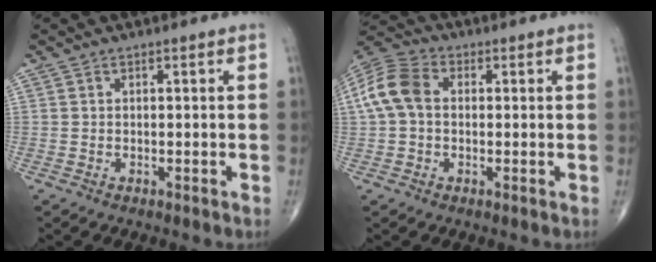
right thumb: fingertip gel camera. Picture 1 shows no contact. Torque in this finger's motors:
{"motor_torque": [-0.28, 0.41, 0.17, -0.13, 0.06]}